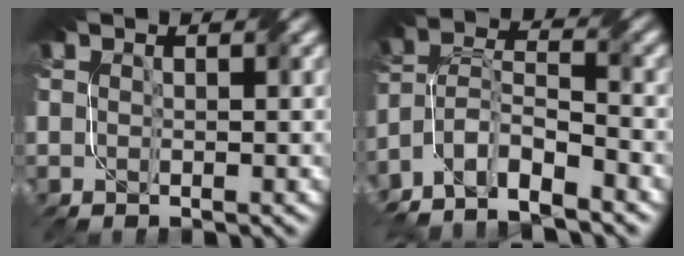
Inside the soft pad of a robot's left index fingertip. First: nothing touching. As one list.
[{"total": 8.3, "force": [-6.4, 2.7, 4.4], "torque": [-0.078, -0.002, -0.128]}]